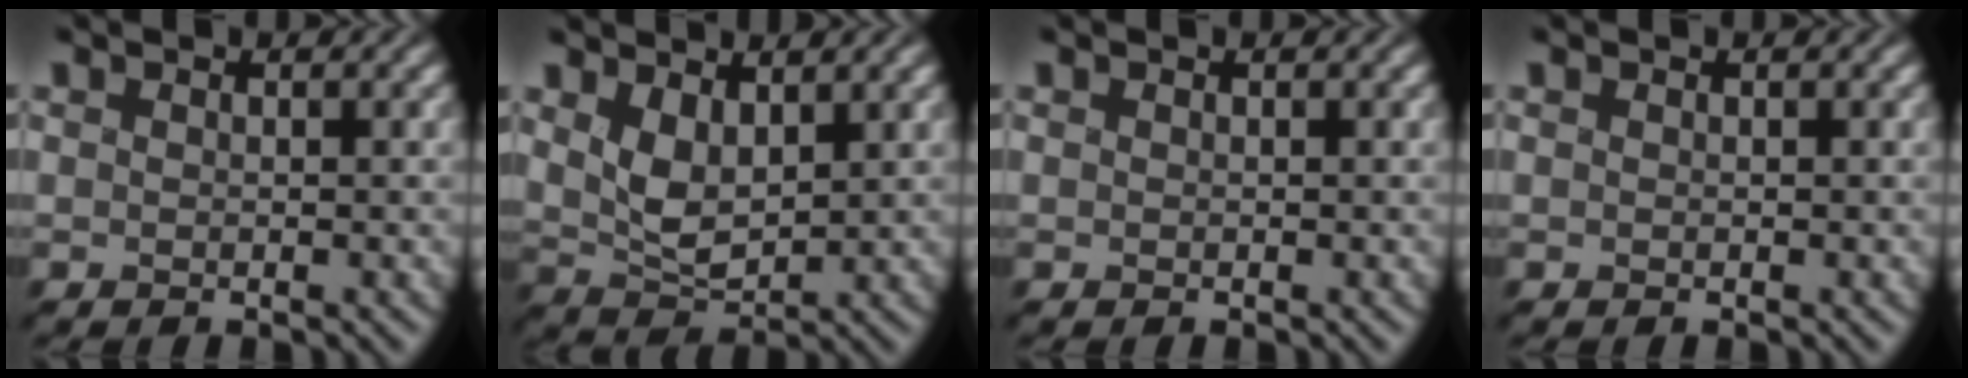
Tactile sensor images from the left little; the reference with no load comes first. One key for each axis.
{"total": 3.6, "fx": 1.1, "fy": 2.0, "fz": 2.8, "tx": -0.062, "ty": -0.006, "tz": 0.023}
{"total": 0.0}
{"total": 0.0}